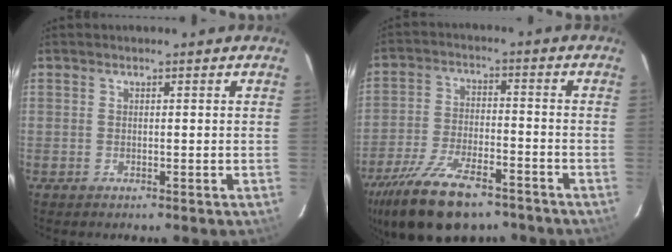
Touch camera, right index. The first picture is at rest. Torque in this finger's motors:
{"motor_torque": [1.61, -0.53, 0.73, 0.18]}